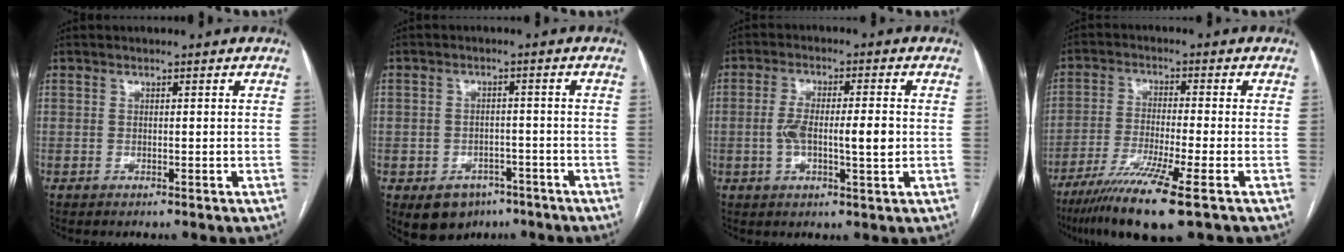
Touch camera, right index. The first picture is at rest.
{"total": 6.9, "force": [-3.9, 5.2, 2.1], "torque": [-0.028, 0.010, -0.047]}
{"total": 8.0, "force": [-0.6, 1.8, 7.7], "torque": [-0.141, 0.008, -0.008]}
{"total": 11.5, "force": [-7.1, -0.5, 9.0], "torque": [-0.173, -0.031, -0.124]}